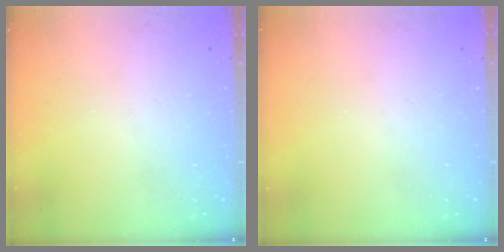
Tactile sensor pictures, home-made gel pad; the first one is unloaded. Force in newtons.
{"total": 0.0}